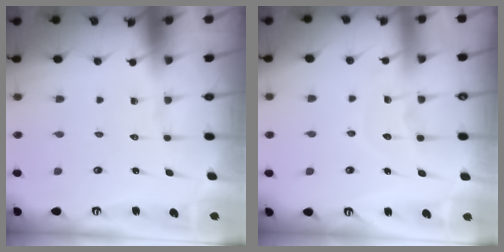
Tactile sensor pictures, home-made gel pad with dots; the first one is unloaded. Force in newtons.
{"total": 8.1, "press": 8.0, "slide": 0.8}